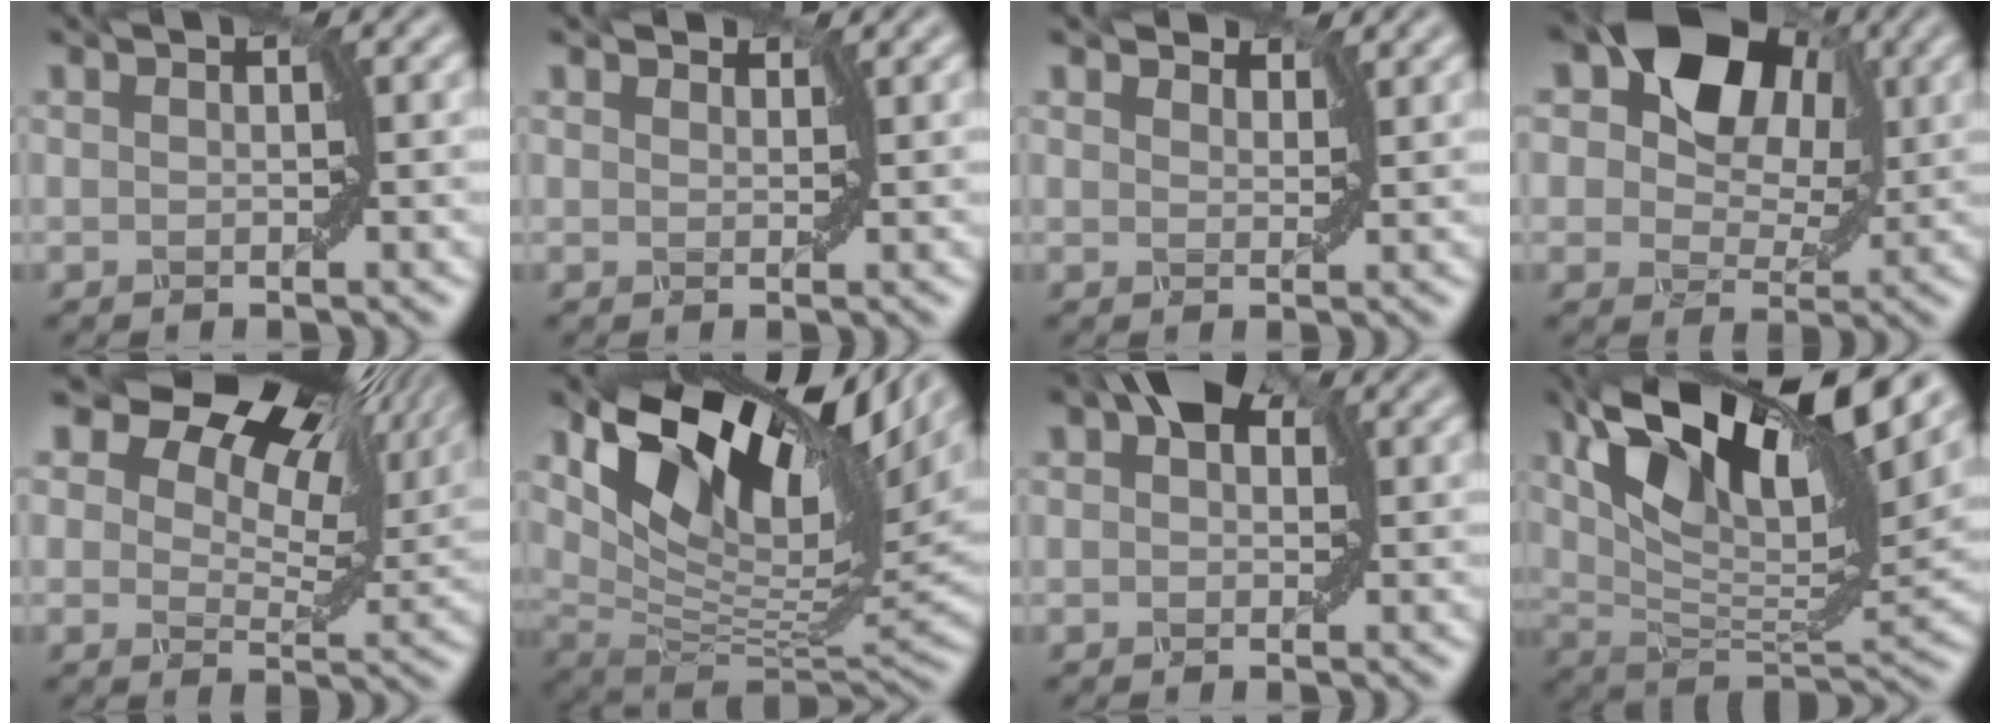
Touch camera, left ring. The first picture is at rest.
{"total": 1.2, "force": [1.2, 0.3, 0.2], "torque": [-0.009, 0.002, 0.018]}
{"total": 2.5, "force": [2.2, 0.8, 0.8], "torque": [-0.019, 0.004, 0.031]}
{"total": 10.7, "force": [4.1, 7.2, 6.7], "torque": [-0.104, 0.030, 0.048]}
{"total": 13.5, "force": [8.2, 6.9, 8.2], "torque": [-0.118, 0.027, 0.113]}
{"total": 14.1, "force": [7.2, 6.6, 10.3], "torque": [-0.184, 0.013, 0.139]}
{"total": 4.1, "force": [1.8, 2.6, 2.7], "torque": [-0.030, 0.021, 0.008]}
{"total": 13.7, "force": [7.6, 4.7, 10.4], "torque": [-0.183, 0.013, 0.140]}